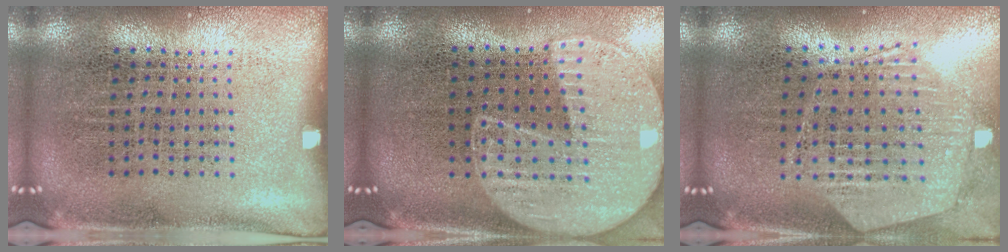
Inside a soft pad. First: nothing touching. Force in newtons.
{"total": 2.0, "press": 1.8, "slide": 0.9}
{"total": 1.3, "press": 1.2, "slide": 0.3}